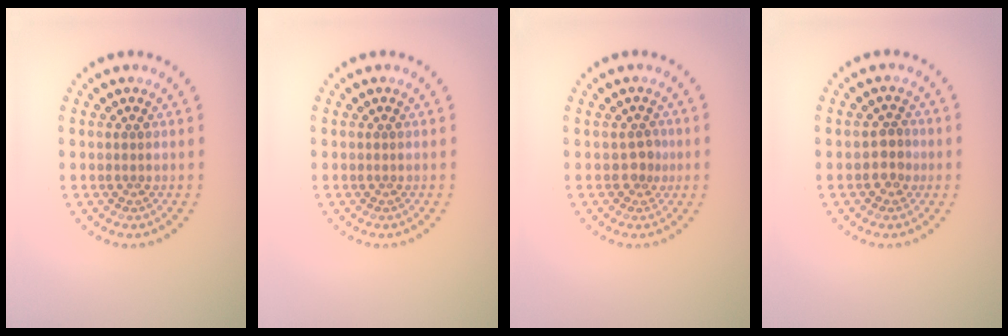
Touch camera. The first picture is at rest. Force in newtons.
{"total": 0.0}
{"total": 1.5, "press": 1.2, "slide": 0.9}
{"total": 1.9, "press": 1.8, "slide": 0.7}